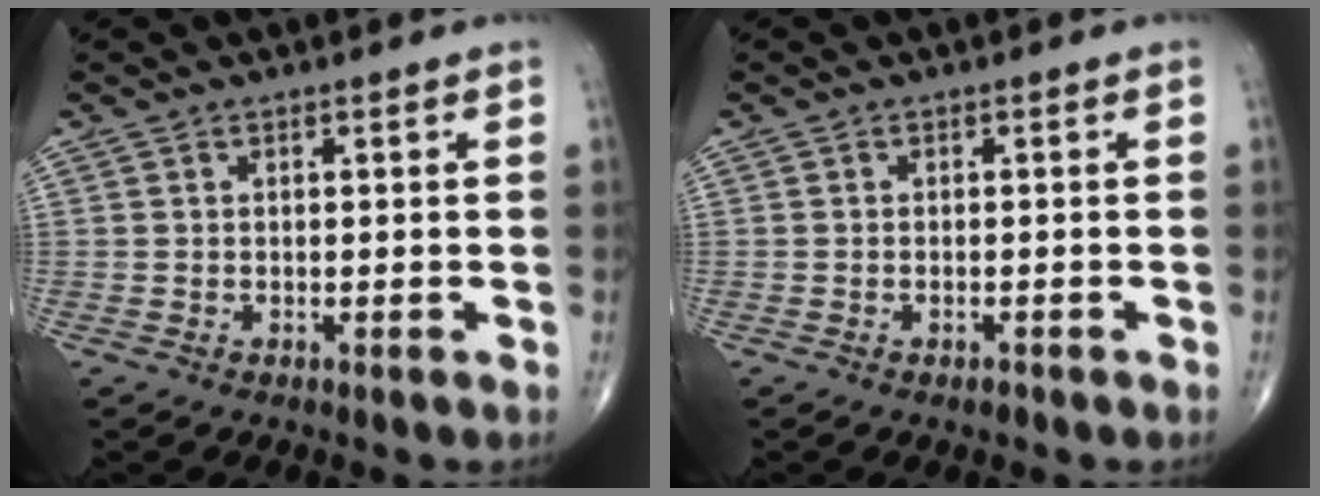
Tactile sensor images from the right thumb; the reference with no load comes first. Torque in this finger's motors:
{"motor_torque": [-0.11, -0.18, -0.14, -0.08, 0.07]}